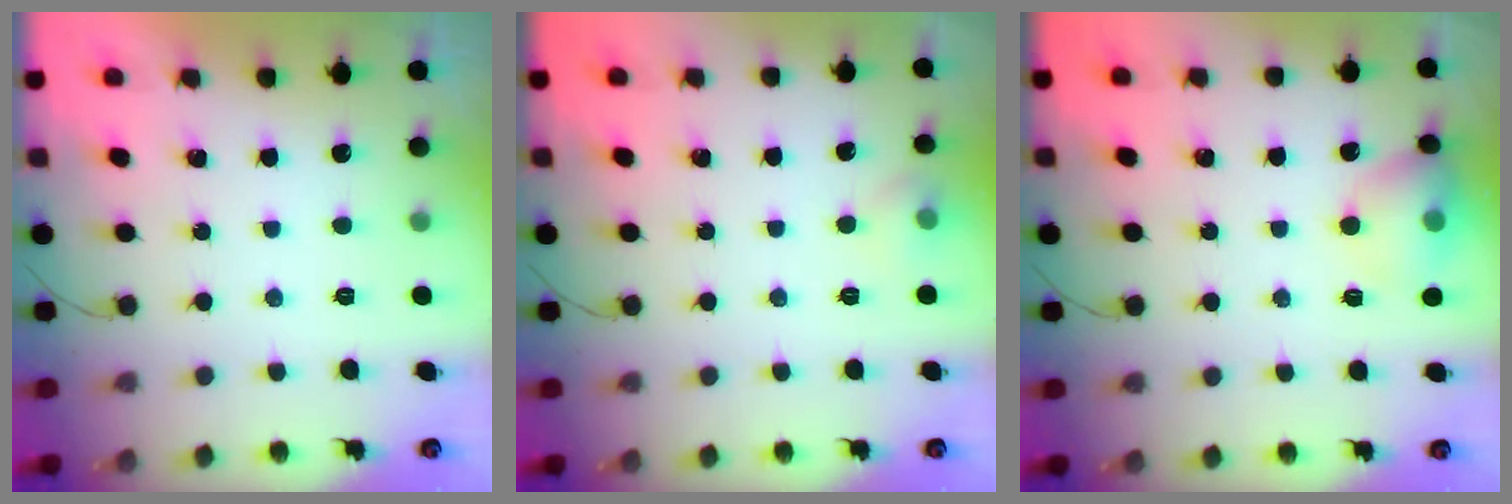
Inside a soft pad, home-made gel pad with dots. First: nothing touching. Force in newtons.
{"total": 5.3, "press": 5.0, "slide": 1.8}
{"total": 10.4, "press": 10.2, "slide": 1.6}